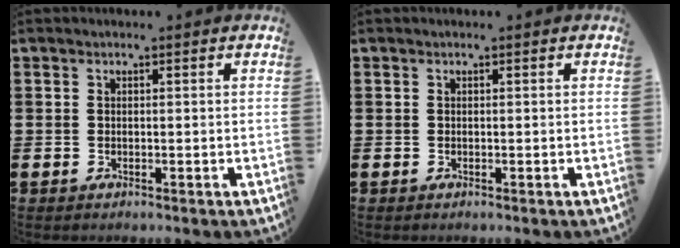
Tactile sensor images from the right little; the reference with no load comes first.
{"total": 0.0}